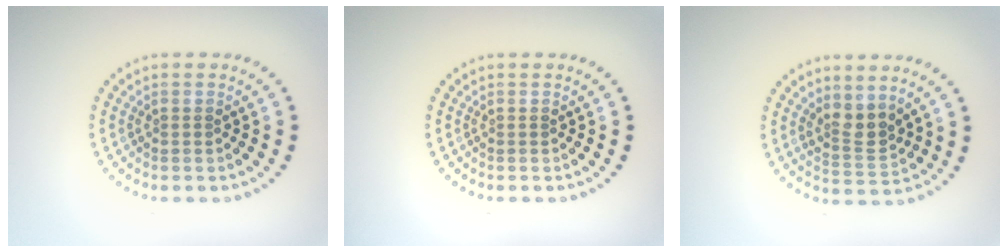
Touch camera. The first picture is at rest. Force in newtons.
{"total": 0.0}
{"total": 2.4, "press": 2.0, "slide": 1.4}